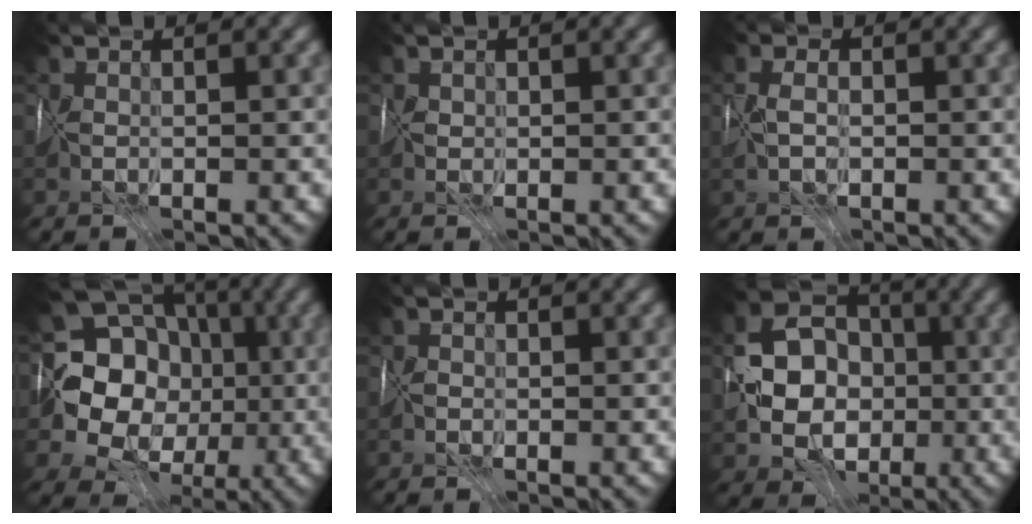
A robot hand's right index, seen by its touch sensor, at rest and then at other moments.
{"total": 0.5, "force": [0.2, 0.5, -0.2], "torque": [0.002, 0.007, -0.002]}
{"total": 2.1, "force": [0.3, 1.6, 1.4], "torque": [-0.024, 0.017, -0.005]}
{"total": 14.9, "force": [0.8, 13.4, 6.4], "torque": [-0.141, 0.023, -0.002]}
{"total": 0.6, "force": [-0.4, 0.0, -0.4], "torque": [0.013, 0.005, -0.013]}
{"total": 6.9, "force": [-1.2, 5.7, 3.7], "torque": [-0.066, -0.001, -0.034]}